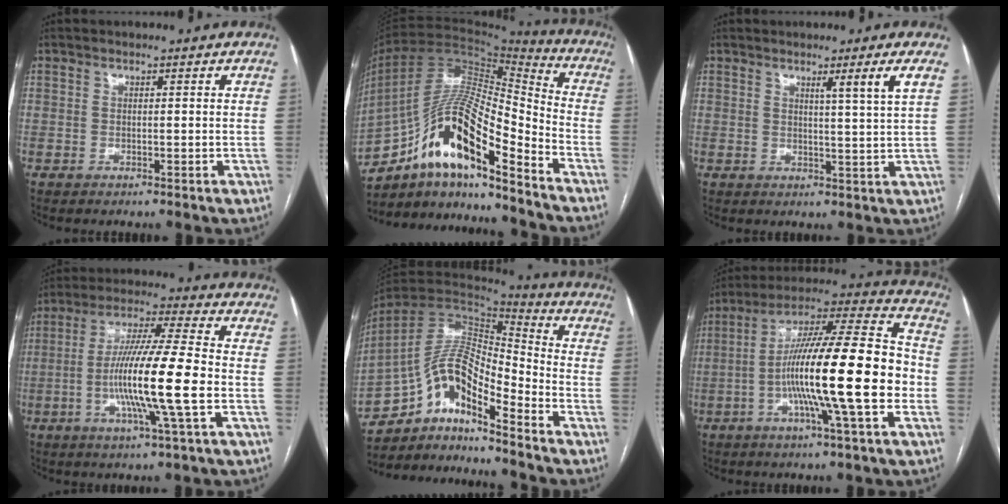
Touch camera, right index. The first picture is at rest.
{"total": 17.8, "force": [-11.0, 3.2, 13.7], "torque": [-0.257, 0.021, -0.188]}
{"total": 3.9, "force": [2.0, -1.8, 2.9], "torque": [-0.045, -0.019, 0.038]}
{"total": 14.6, "force": [-3.0, -0.4, 14.3], "torque": [-0.266, -0.006, -0.063]}
{"total": 14.6, "force": [-11.1, 2.6, 9.2], "torque": [-0.169, 0.030, -0.200]}
{"total": 21.9, "force": [-4.2, 1.4, 21.5], "torque": [-0.345, 0.008, -0.075]}